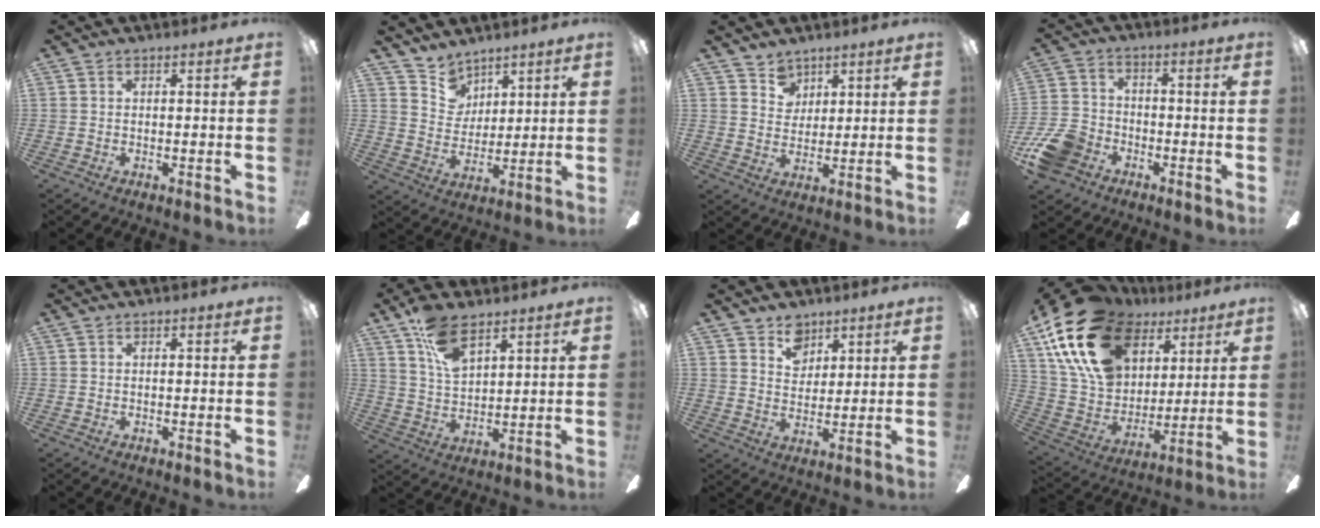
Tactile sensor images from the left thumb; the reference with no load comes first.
{"total": 7.5, "force": [5.9, 4.5, -0.2], "torque": [-0.017, -0.039, 0.115]}
{"total": 5.4, "force": [4.1, 3.5, -0.1], "torque": [0.006, -0.024, 0.074]}
{"total": 10.6, "force": [-5.9, 7.5, 4.6], "torque": [-0.113, 0.041, -0.110]}
{"total": 0.0}
{"total": 11.2, "force": [7.3, 5.4, 6.6], "torque": [-0.120, -0.025, 0.135]}
{"total": 6.7, "force": [4.9, 4.5, 1.3], "torque": [-0.014, -0.020, 0.088]}
{"total": 24.0, "force": [12.7, 15.4, 13.4], "torque": [-0.273, -0.047, 0.234]}